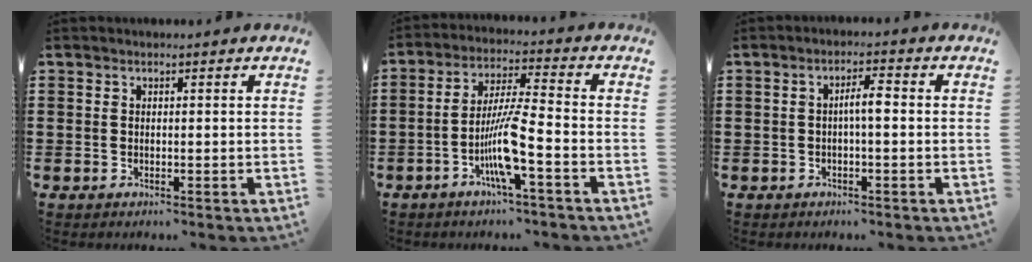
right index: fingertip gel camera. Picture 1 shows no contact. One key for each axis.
{"total": 8.5, "fx": -3.5, "fy": 0.7, "fz": 7.7, "tx": -0.162, "ty": -0.013, "tz": -0.072}
{"total": 3.0, "fx": -0.3, "fy": 0.5, "fz": 3.0, "tx": -0.055, "ty": 0.006, "tz": -0.008}